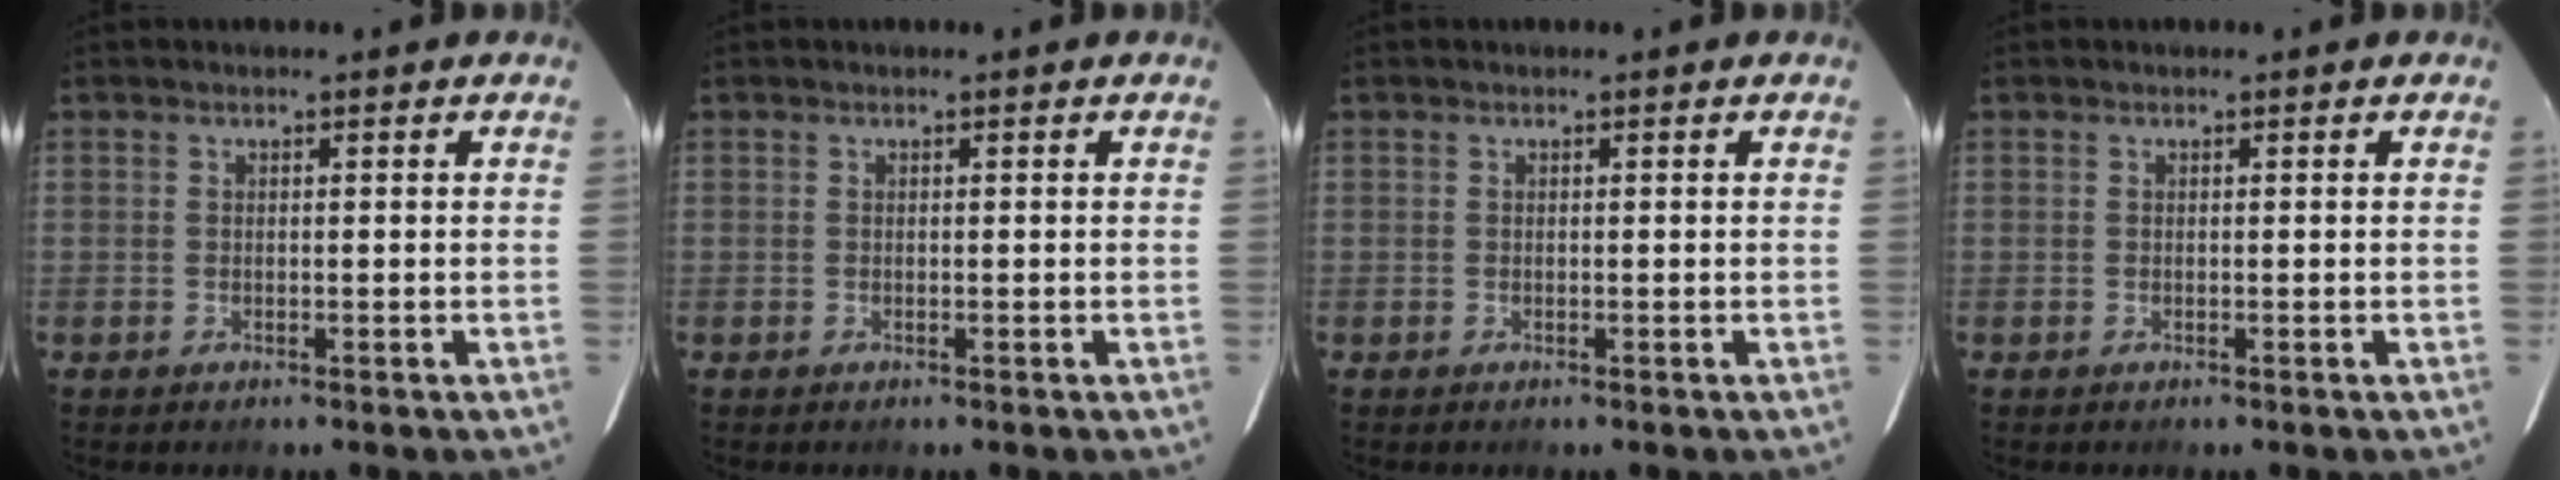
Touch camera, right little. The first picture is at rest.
{"total": 0.0}
{"total": 0.0}
{"total": 0.0}